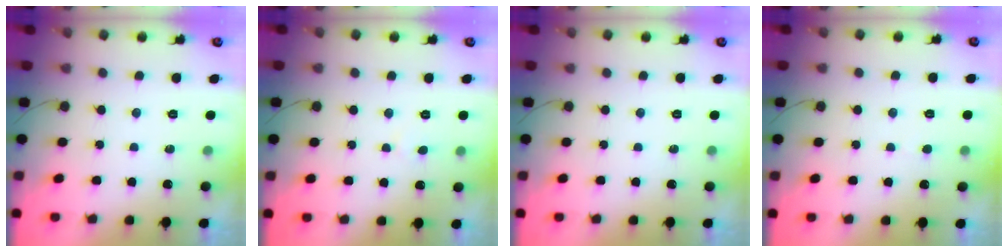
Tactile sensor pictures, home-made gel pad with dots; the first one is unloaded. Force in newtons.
{"total": 1.1, "press": 1.1, "slide": 0.1}
{"total": 0.0}
{"total": 1.7, "press": 1.7, "slide": 0.1}